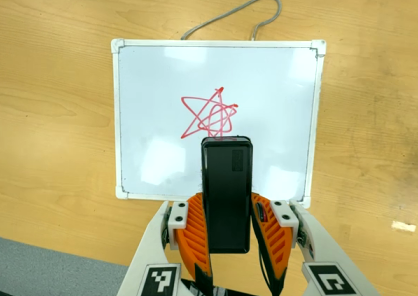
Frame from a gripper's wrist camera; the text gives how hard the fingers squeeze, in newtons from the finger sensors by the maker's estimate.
{"total": 4.5, "left": 3.1, "right": 5.9}